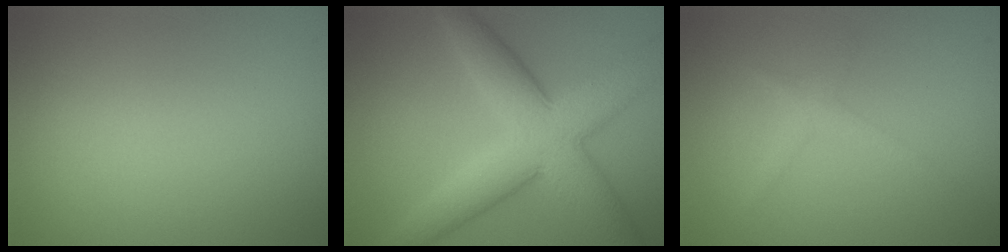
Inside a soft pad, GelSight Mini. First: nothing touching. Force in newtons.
{"total": 8.5, "press": 8.4, "slide": 0.4}
{"total": 1.3, "press": 1.3, "slide": 0.1}